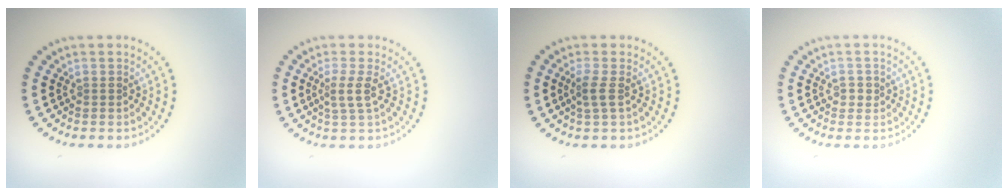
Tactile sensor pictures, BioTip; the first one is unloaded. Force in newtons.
{"total": 2.0, "press": 1.5, "slide": 1.3}
{"total": 1.6, "press": 1.3, "slide": 1.0}
{"total": 1.2, "press": 1.1, "slide": 0.3}